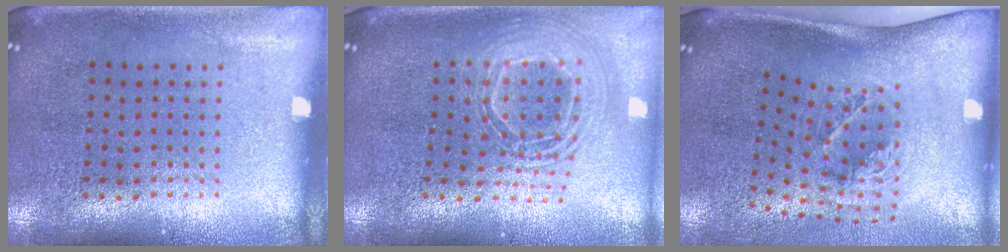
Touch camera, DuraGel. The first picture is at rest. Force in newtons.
{"total": 2.2, "press": 1.7, "slide": 1.5}
{"total": 2.0, "press": 1.3, "slide": 1.5}